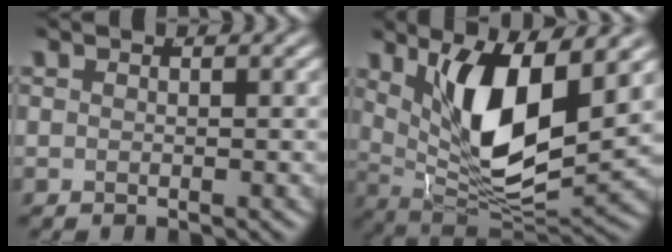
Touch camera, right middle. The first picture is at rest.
{"total": 11.0, "force": [2.0, 5.4, 9.3], "torque": [-0.169, -0.022, 0.047]}